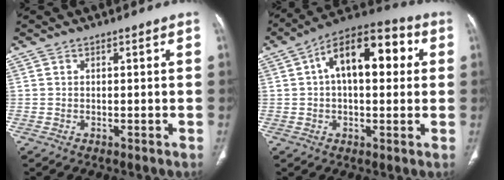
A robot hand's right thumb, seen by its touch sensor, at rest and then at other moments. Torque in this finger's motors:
{"motor_torque": [1.27, 3.74, 1.03, -0.32, 0.11]}